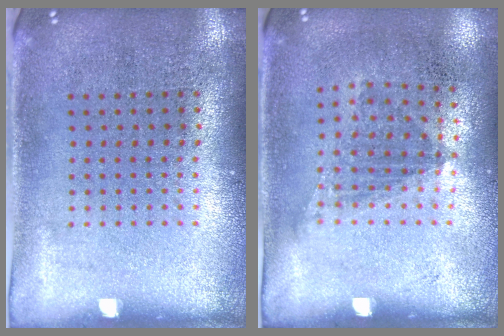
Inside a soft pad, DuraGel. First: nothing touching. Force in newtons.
{"total": 1.1, "press": 0.8, "slide": 0.7}